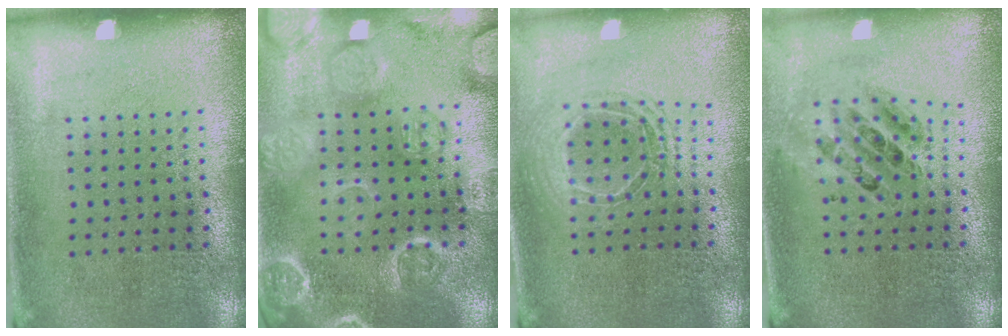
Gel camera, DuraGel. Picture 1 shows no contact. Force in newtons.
{"total": 3.6, "press": 3.5, "slide": 0.8}
{"total": 1.7, "press": 1.4, "slide": 0.9}
{"total": 0.7, "press": 0.7, "slide": 0.0}